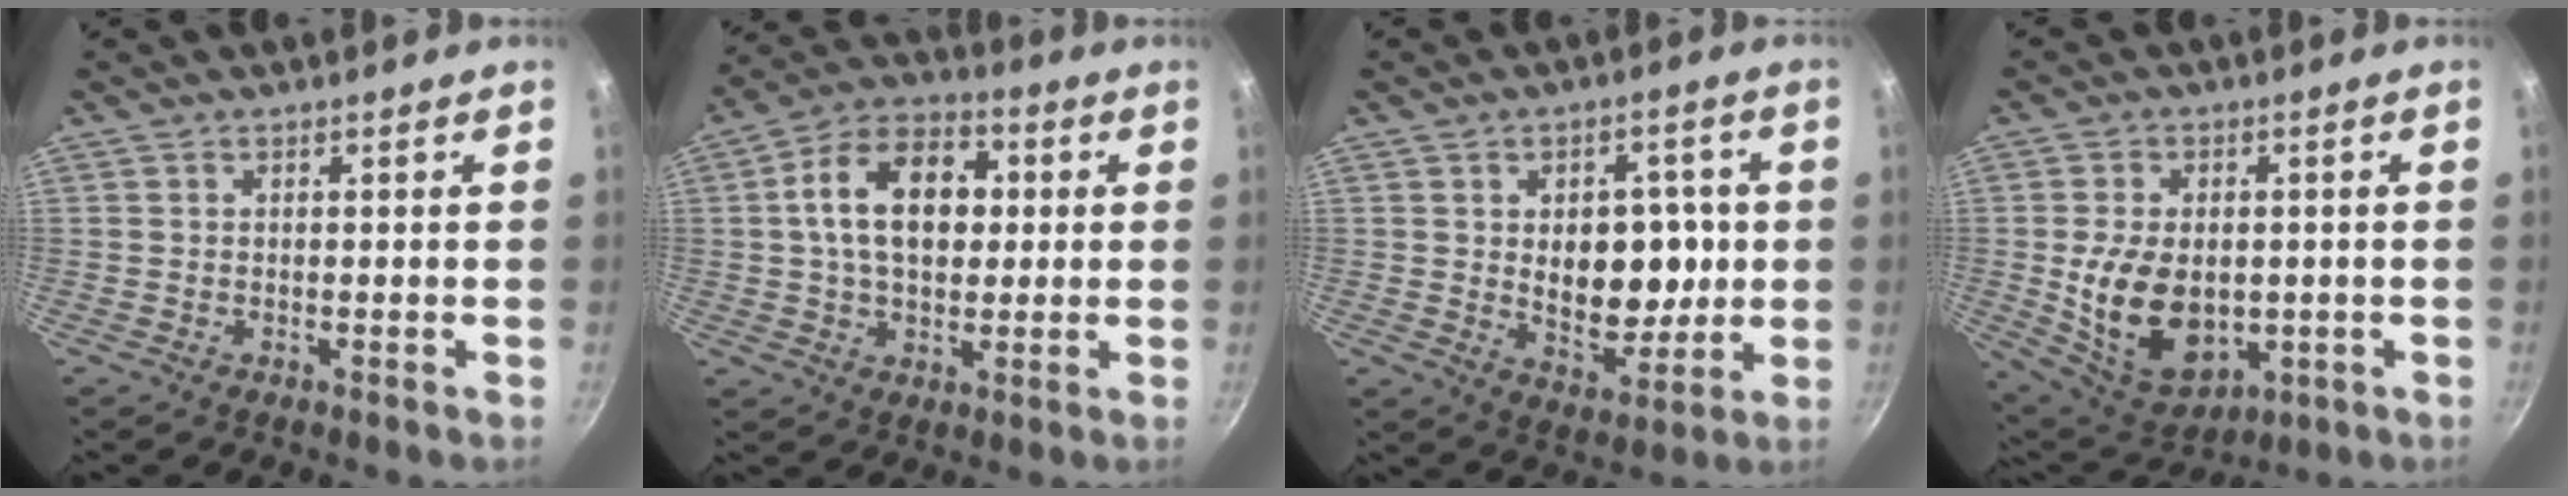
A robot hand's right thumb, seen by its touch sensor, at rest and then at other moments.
{"total": 15.2, "force": [2.1, 10.1, 11.2], "torque": [-0.153, 0.022, 0.019]}
{"total": 13.1, "force": [0.8, 8.6, 9.9], "torque": [-0.089, -0.011, 0.021]}
{"total": 14.6, "force": [-1.2, 9.9, 10.7], "torque": [-0.166, -0.011, 0.002]}